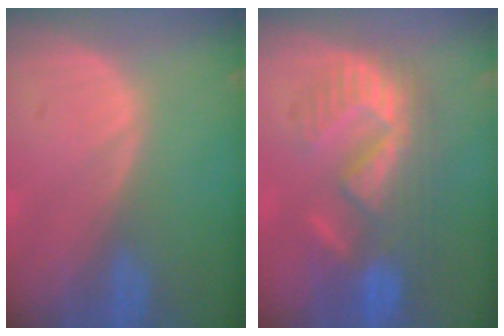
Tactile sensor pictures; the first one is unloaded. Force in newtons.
{"total": 9.7, "press": 9.3, "slide": 3.0}